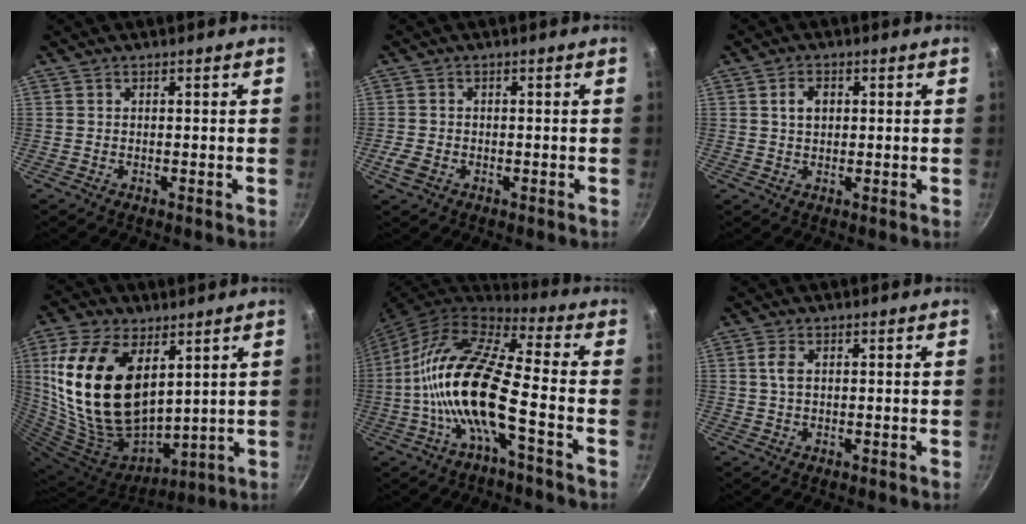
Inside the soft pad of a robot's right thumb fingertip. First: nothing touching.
{"total": 3.1, "force": [-1.2, 2.2, 1.7], "torque": [-0.034, 0.004, -0.022]}
{"total": 3.4, "force": [0.8, 2.4, 2.3], "torque": [-0.028, 0.004, 0.013]}
{"total": 24.7, "force": [6.7, 14.7, 18.7], "torque": [-0.345, -0.032, 0.141]}
{"total": 17.7, "force": [-4.4, 5.2, 16.3], "torque": [-0.314, 0.040, -0.101]}
{"total": 2.6, "force": [0.6, 1.4, 2.2], "torque": [-0.046, 0.004, 0.012]}